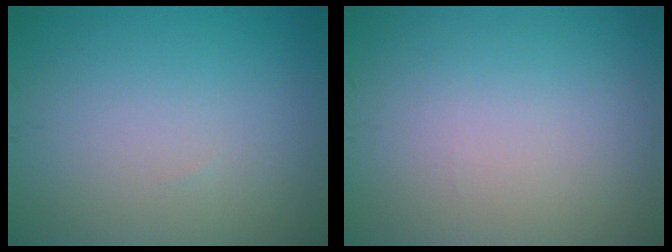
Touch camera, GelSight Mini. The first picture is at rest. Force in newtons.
{"total": 0.0}